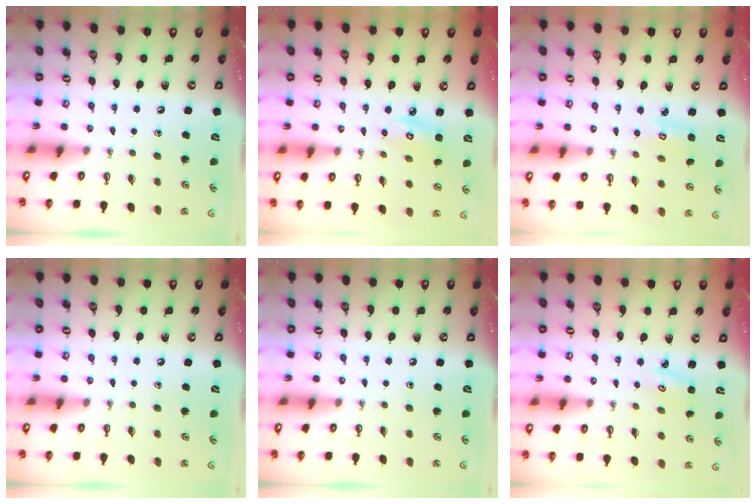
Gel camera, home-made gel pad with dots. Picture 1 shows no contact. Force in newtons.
{"total": 4.8, "press": 4.7, "slide": 0.2}
{"total": 4.0, "press": 3.9, "slide": 0.3}
{"total": 0.0}
{"total": 0.0}
{"total": 2.9, "press": 2.9, "slide": 0.3}